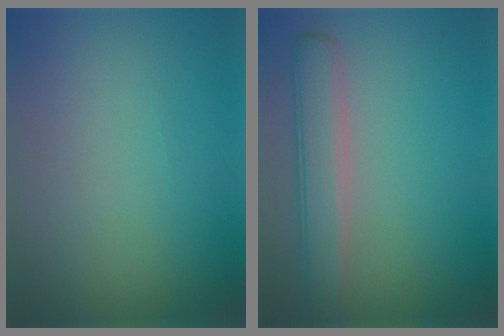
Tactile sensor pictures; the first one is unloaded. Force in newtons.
{"total": 4.0, "press": 4.0, "slide": 0.2}